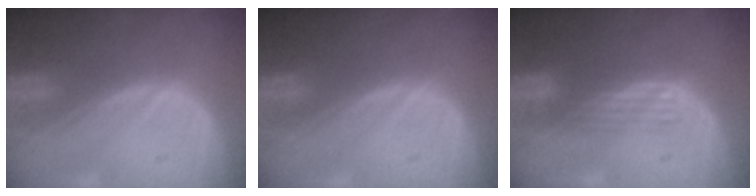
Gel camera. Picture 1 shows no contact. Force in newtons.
{"total": 0.0}
{"total": 2.9, "press": 2.7, "slide": 1.2}